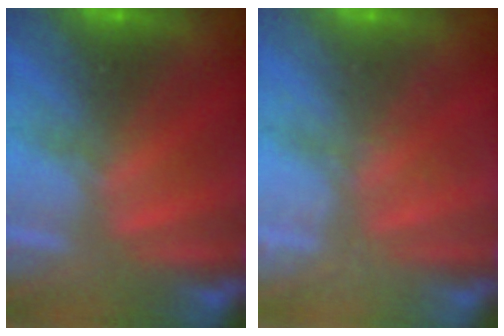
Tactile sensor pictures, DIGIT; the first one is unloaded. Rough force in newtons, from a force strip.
{"total": 1.9}